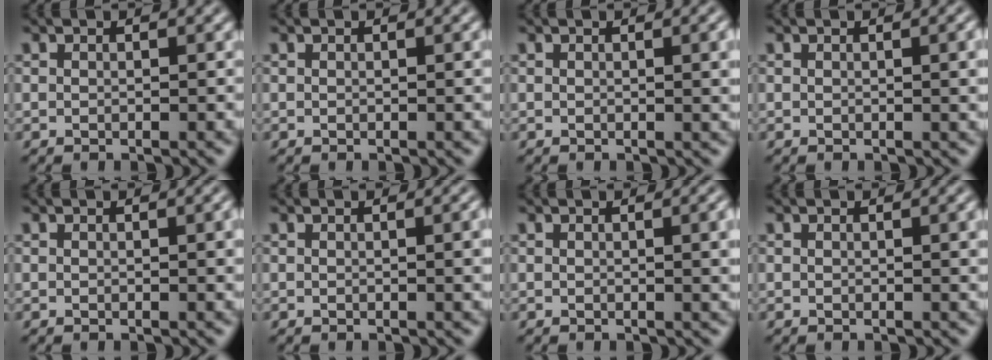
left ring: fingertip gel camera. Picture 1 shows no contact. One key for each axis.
{"total": 0.6, "fx": 0.1, "fy": 0.1, "fz": 0.5, "tx": -0.006, "ty": 0.001, "tz": 0.001}
{"total": 2.4, "fx": 0.3, "fy": 0.8, "fz": 2.3, "tx": -0.023, "ty": 0.002, "tz": 0.001}
{"total": 2.1, "fx": 0.2, "fy": 0.6, "fz": 2.0, "tx": -0.021, "ty": 0.002, "tz": -0.001}
{"total": 1.3, "fx": 0.2, "fy": 0.3, "fz": 1.2, "tx": -0.016, "ty": 0.002, "tz": 0.002}
{"total": 2.1, "fx": 0.2, "fy": 0.6, "fz": 2.0, "tx": -0.020, "ty": 0.002, "tz": -0.001}
{"total": 2.8, "fx": 0.3, "fy": 0.9, "fz": 2.7, "tx": -0.027, "ty": 0.004, "tz": 0.000}
{"total": 1.4, "fx": 0.2, "fy": 0.3, "fz": 1.4, "tx": -0.016, "ty": 0.002, "tz": 0.001}